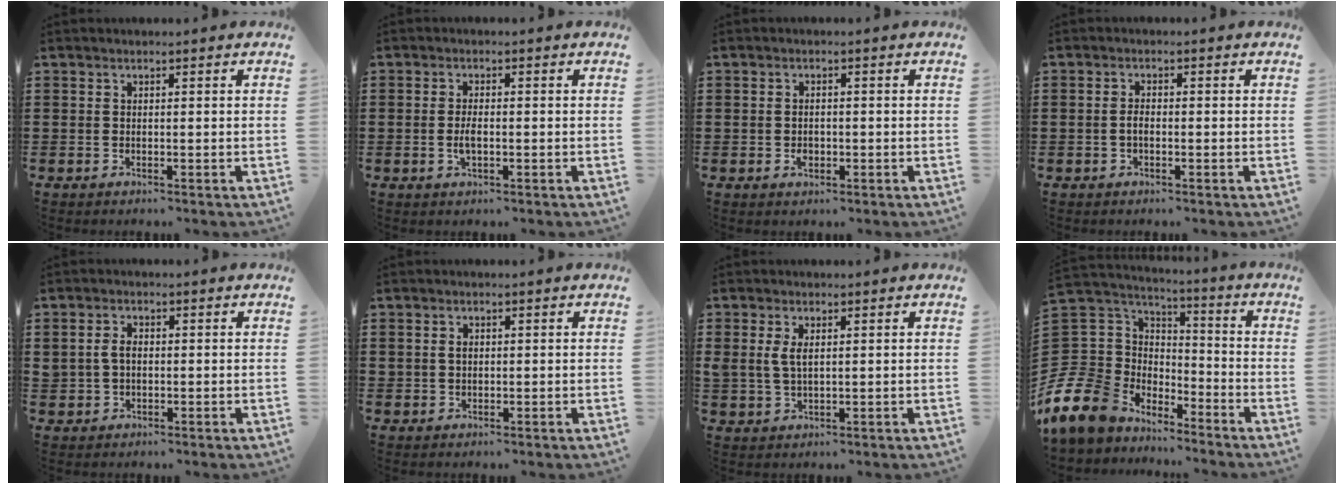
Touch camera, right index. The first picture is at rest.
{"total": 2.5, "force": [-0.5, 1.0, 2.2], "torque": [-0.049, -0.002, -0.012]}
{"total": 1.7, "force": [-0.5, 1.0, 1.4], "torque": [-0.028, 0.001, -0.009]}
{"total": 1.5, "force": [-0.5, 0.7, 1.2], "torque": [-0.032, 0.000, -0.013]}
{"total": 2.4, "force": [0.1, 1.7, 1.7], "torque": [-0.044, 0.005, -0.002]}
{"total": 1.2, "force": [0.3, 0.9, 0.7], "torque": [-0.017, 0.006, 0.005]}
{"total": 3.0, "force": [0.9, 1.5, 2.4], "torque": [-0.060, 0.004, 0.013]}
{"total": 11.0, "force": [-7.3, 8.1, 1.9], "torque": [-0.107, -0.012, -0.146]}